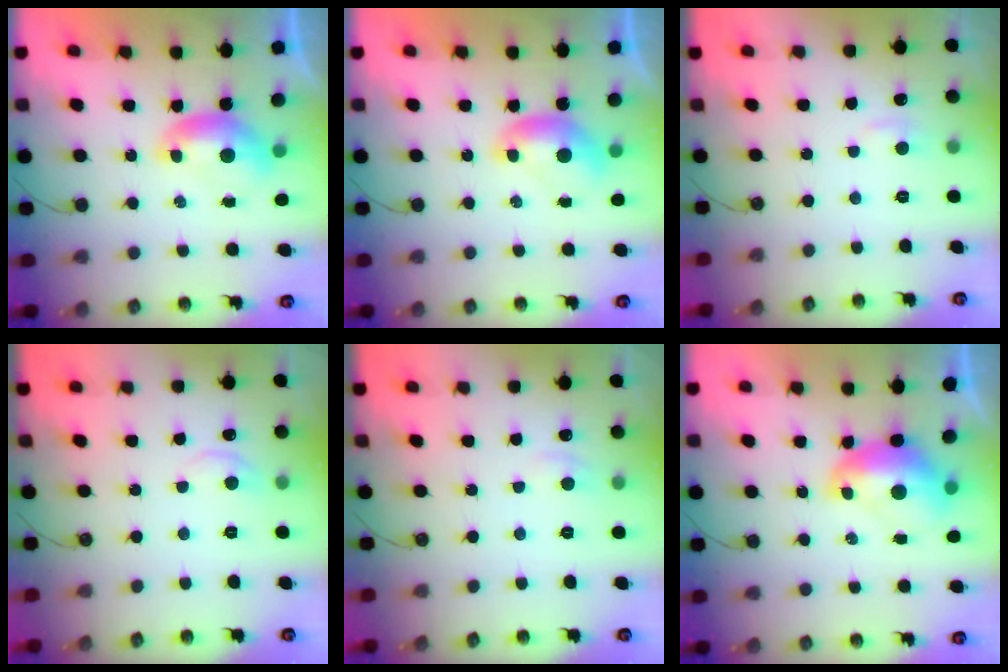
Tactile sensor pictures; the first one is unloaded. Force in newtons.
{"total": 0.0}
{"total": 1.1, "press": 0.9, "slide": 0.6}
{"total": 0.5, "press": 0.2, "slide": 0.5}
{"total": 0.6, "press": 0.3, "slide": 0.6}
{"total": 2.8, "press": 2.7, "slide": 0.7}